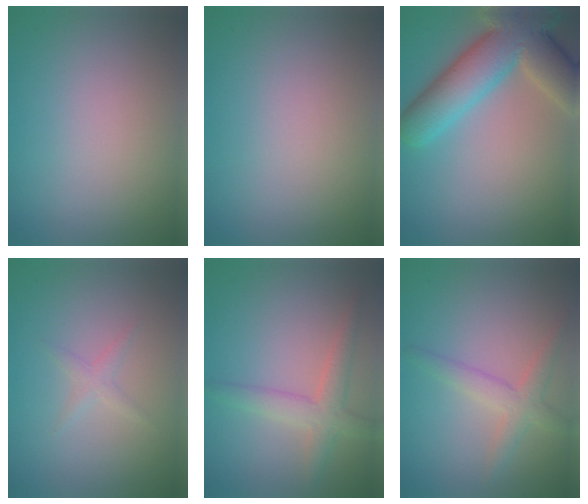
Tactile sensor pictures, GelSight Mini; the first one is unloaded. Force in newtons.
{"total": 0.0}
{"total": 10.3, "press": 10.3, "slide": 0.7}
{"total": 1.1, "press": 1.1, "slide": 0.1}
{"total": 3.3, "press": 3.3, "slide": 0.2}
{"total": 2.8, "press": 2.7, "slide": 0.3}